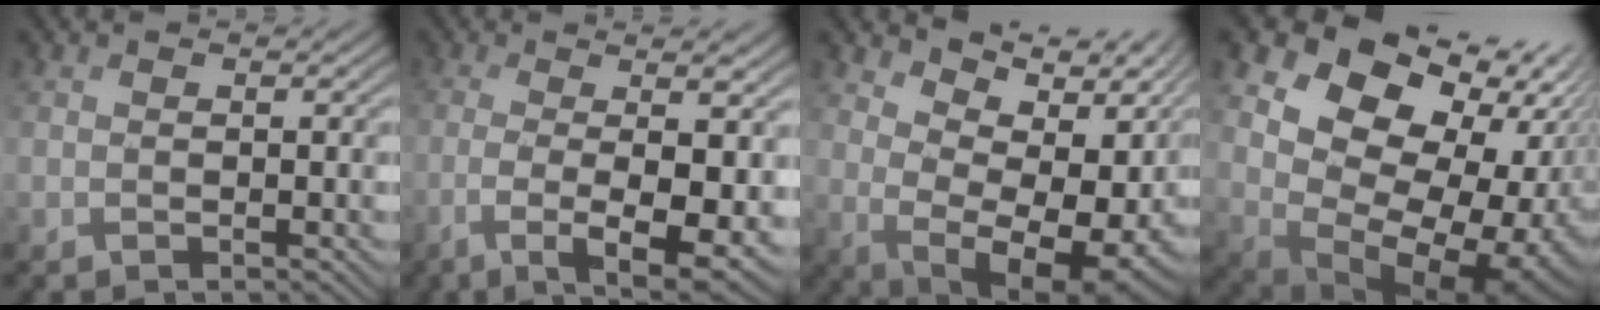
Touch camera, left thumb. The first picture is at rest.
{"total": 9.1, "force": [-2.1, 1.7, 8.7], "torque": [-0.105, -0.005, -0.038]}
{"total": 12.7, "force": [1.9, 5.3, 11.4], "torque": [-0.171, -0.015, 0.049]}
{"total": 17.6, "force": [2.6, 12.6, 12.0], "torque": [-0.205, -0.010, 0.078]}